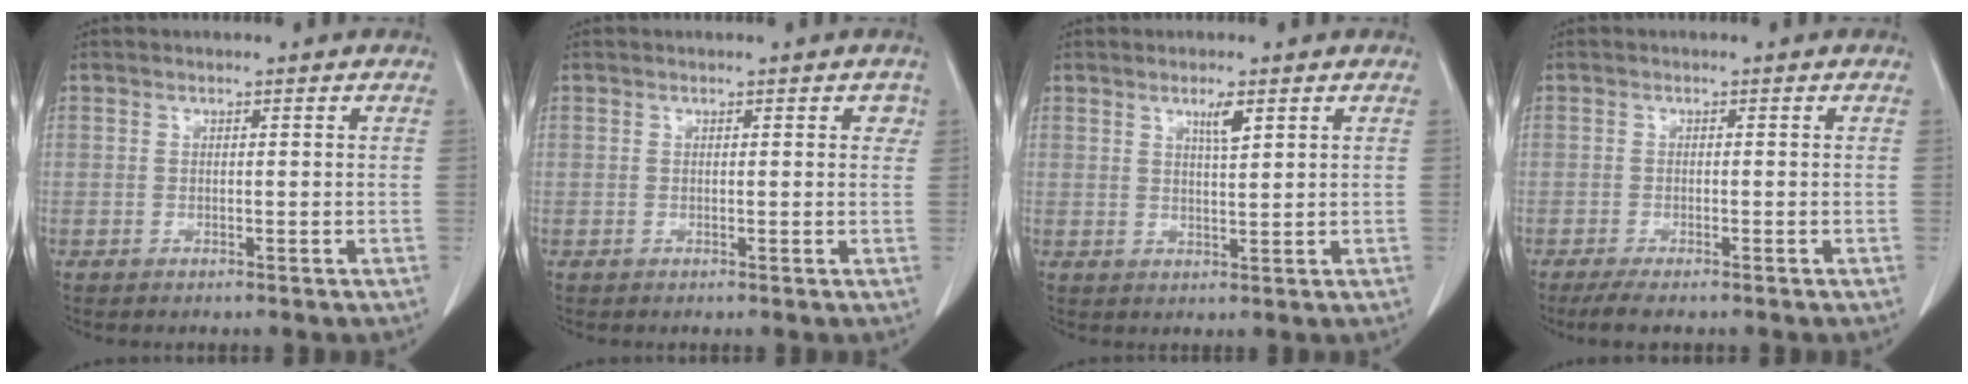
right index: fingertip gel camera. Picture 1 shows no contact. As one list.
[{"total": 1.5, "force": [0.8, 0.8, 1.0], "torque": [-0.002, 0.003, 0.006]}, {"total": 2.8, "force": [1.7, 0.3, 2.3], "torque": [-0.041, -0.004, 0.028]}, {"total": 3.1, "force": [-2.4, 0.5, 1.9], "torque": [-0.035, -0.009, -0.039]}]